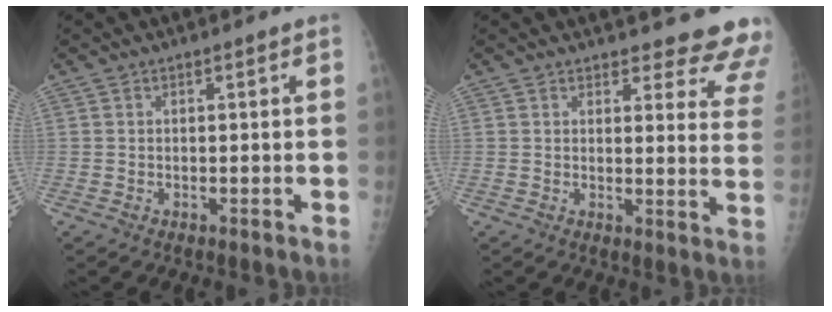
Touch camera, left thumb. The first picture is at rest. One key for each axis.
{"total": 13.7, "fx": 13.1, "fy": 3.2, "fz": 2.6, "tx": 0.024, "ty": -0.112, "tz": 0.119}